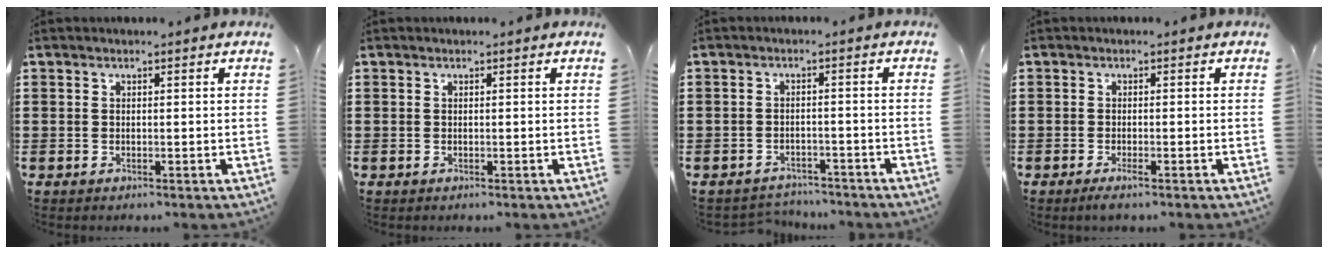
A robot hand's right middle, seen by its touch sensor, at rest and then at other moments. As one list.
[{"total": 0.0}, {"total": 2.7, "force": [-2.6, 0.6, -0.4], "torque": [-0.001, 0.000, -0.060]}, {"total": 1.3, "force": [-0.7, 0.1, 1.1], "torque": [-0.018, -0.005, -0.011]}]